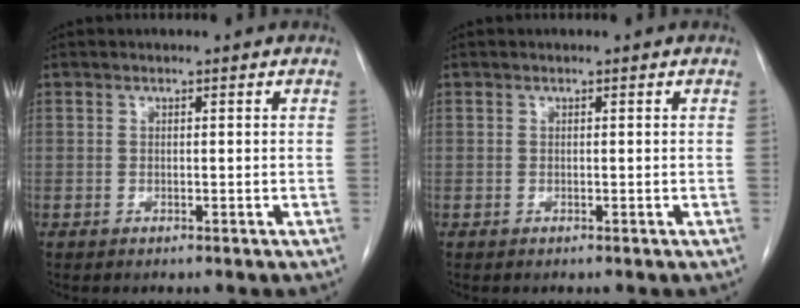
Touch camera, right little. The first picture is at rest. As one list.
[{"total": 0.0}]